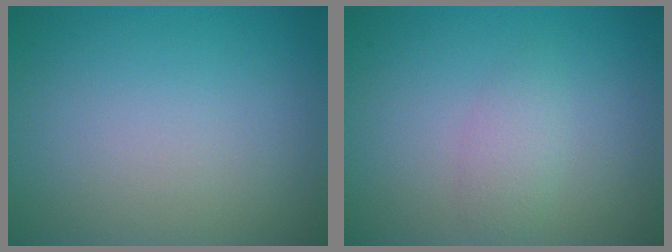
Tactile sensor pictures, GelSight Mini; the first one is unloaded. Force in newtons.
{"total": 1.8, "press": 1.8, "slide": 0.1}